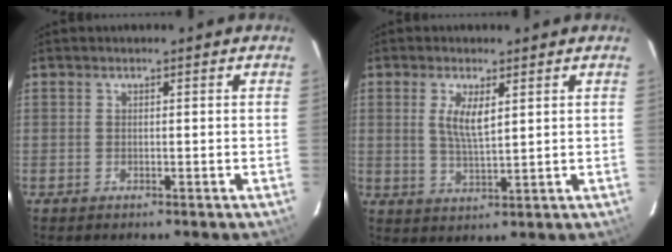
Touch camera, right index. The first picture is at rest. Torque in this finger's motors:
{"motor_torque": [0.12, 0.10, 0.12, 0.09]}